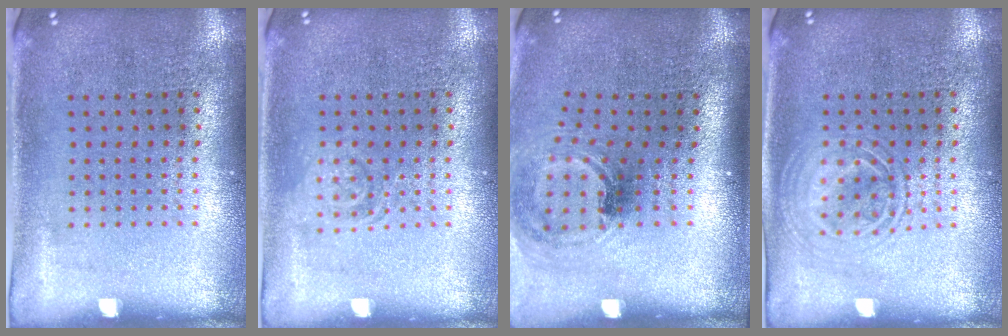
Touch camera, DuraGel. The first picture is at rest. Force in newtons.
{"total": 1.4, "press": 1.4, "slide": 0.2}
{"total": 1.3, "press": 1.0, "slide": 0.7}
{"total": 1.3, "press": 1.3, "slide": 0.2}